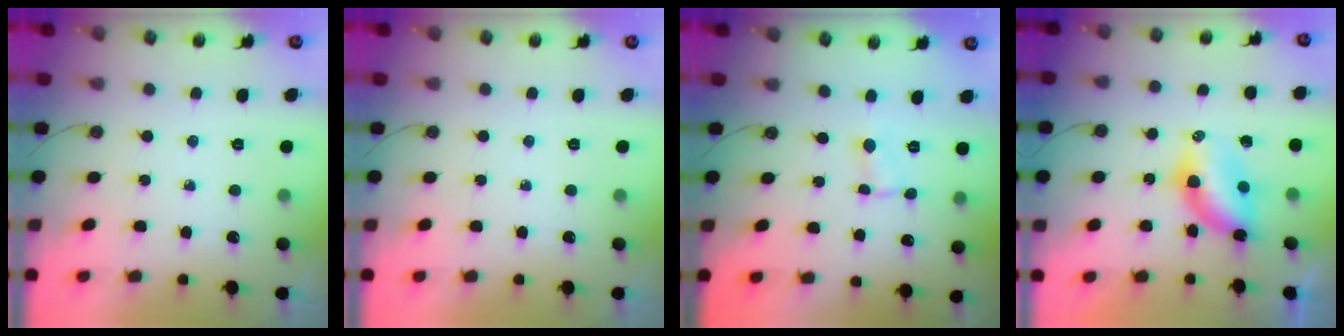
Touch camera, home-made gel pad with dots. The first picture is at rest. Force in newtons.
{"total": 0.0}
{"total": 0.7, "press": 0.7, "slide": 0.1}
{"total": 6.9, "press": 6.7, "slide": 1.5}